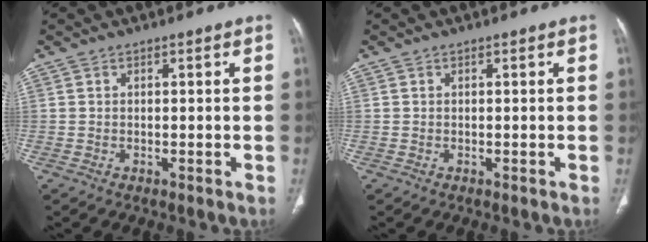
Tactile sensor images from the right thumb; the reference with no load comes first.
{"total": 0.0}